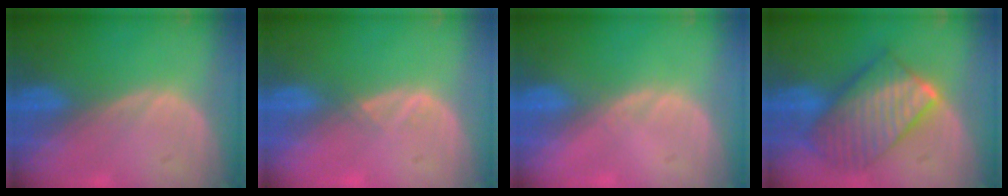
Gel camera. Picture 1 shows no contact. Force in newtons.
{"total": 1.0, "press": 0.9, "slide": 0.5}
{"total": 0.7, "press": 0.5, "slide": 0.4}
{"total": 10.2, "press": 10.1, "slide": 0.8}